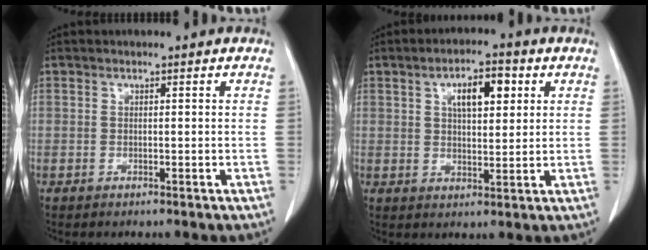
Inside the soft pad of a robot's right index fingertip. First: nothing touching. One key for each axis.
{"total": 6.7, "fx": 2.6, "fy": 2.6, "fz": 5.6, "tx": -0.093, "ty": 0.010, "tz": 0.042}